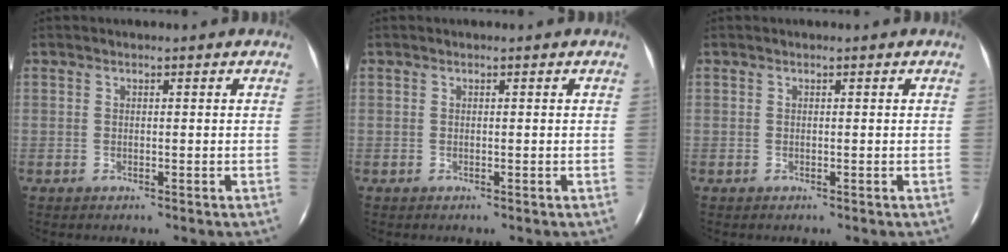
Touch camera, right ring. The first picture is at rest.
{"total": 0.0}
{"total": 0.0}